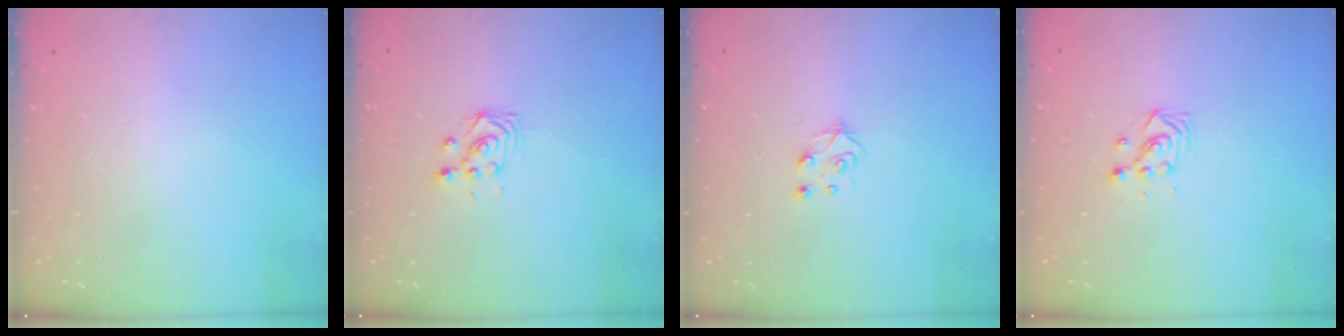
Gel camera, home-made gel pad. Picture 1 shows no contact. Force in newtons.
{"total": 2.9, "press": 2.9, "slide": 0.4}
{"total": 5.6, "press": 5.6, "slide": 0.5}
{"total": 2.9, "press": 2.9, "slide": 0.3}